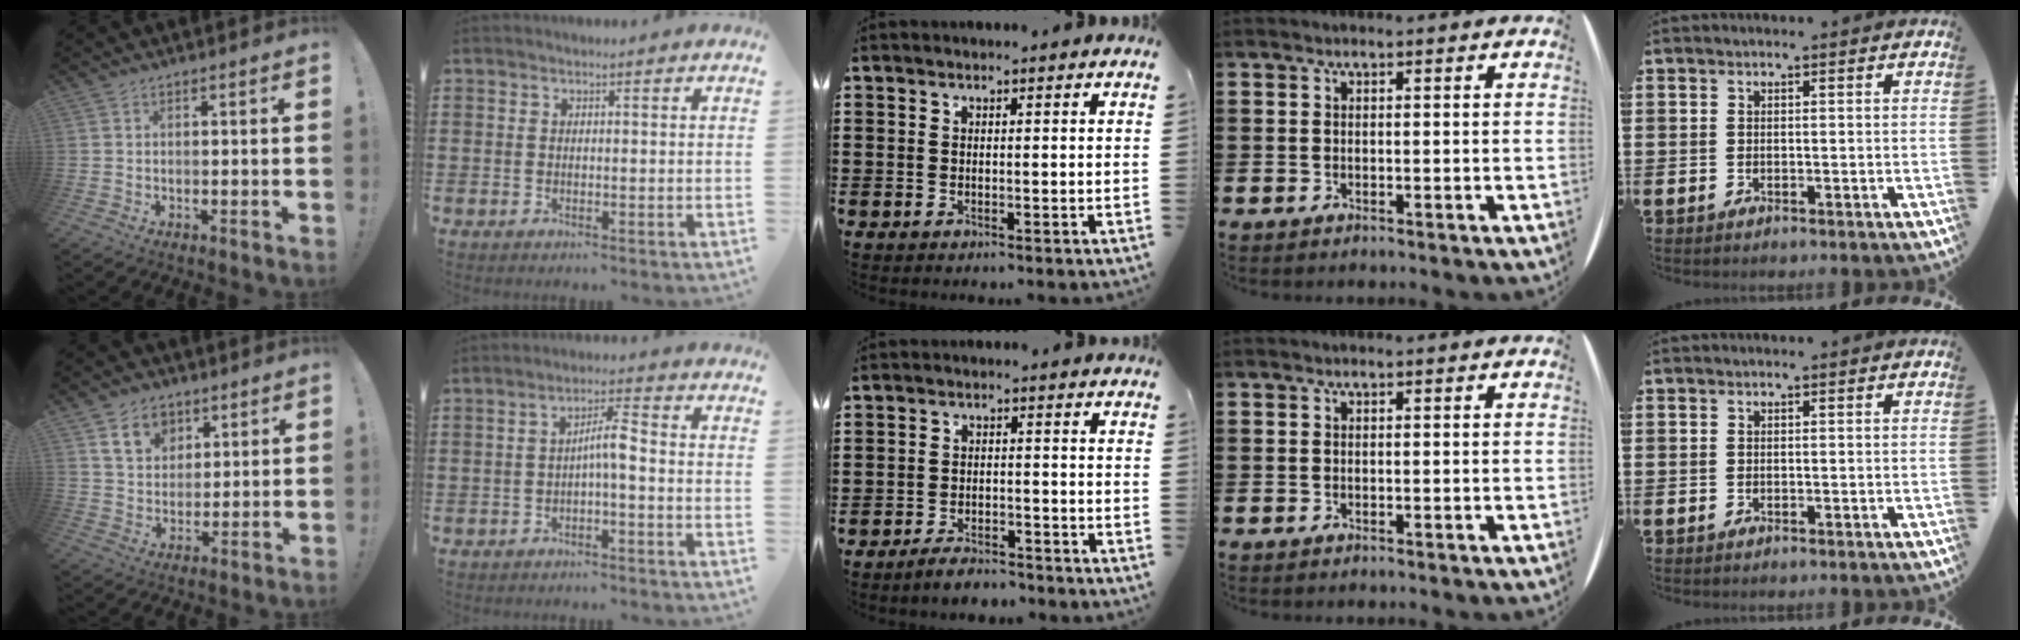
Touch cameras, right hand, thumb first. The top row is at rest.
{"thumb": {"total": 10.4, "force": [5.5, 7.8, 4.1], "torque": [-0.064, -0.020, 0.108]}, "index": {"total": 3.9, "force": [-0.9, 0.5, 3.7], "torque": [-0.070, 0.010, -0.021]}, "middle": {"total": 3.2, "force": [-3.2, 0.5, 0.4], "torque": [-0.011, 0.003, -0.063]}}